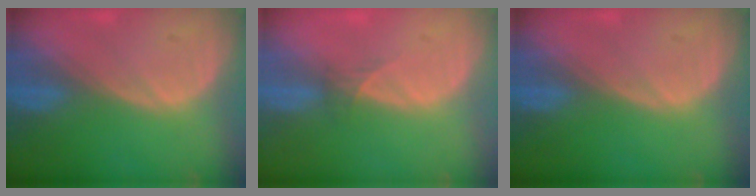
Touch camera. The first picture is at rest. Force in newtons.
{"total": 1.3, "press": 1.0, "slide": 0.8}
{"total": 0.0}